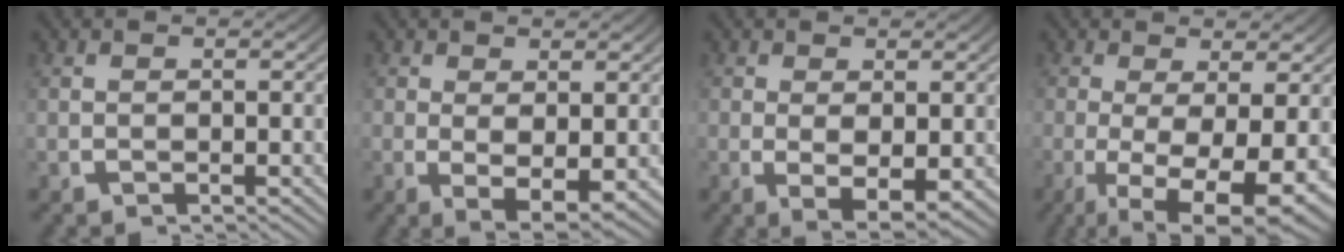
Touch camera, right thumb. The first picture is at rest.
{"total": 4.8, "force": [-0.9, 2.7, 3.8], "torque": [-0.071, -0.026, -0.004]}
{"total": 4.4, "force": [-1.0, 2.5, 3.5], "torque": [-0.066, -0.024, -0.007]}
{"total": 9.9, "force": [-3.1, 4.6, 8.2], "torque": [-0.136, -0.045, -0.030]}